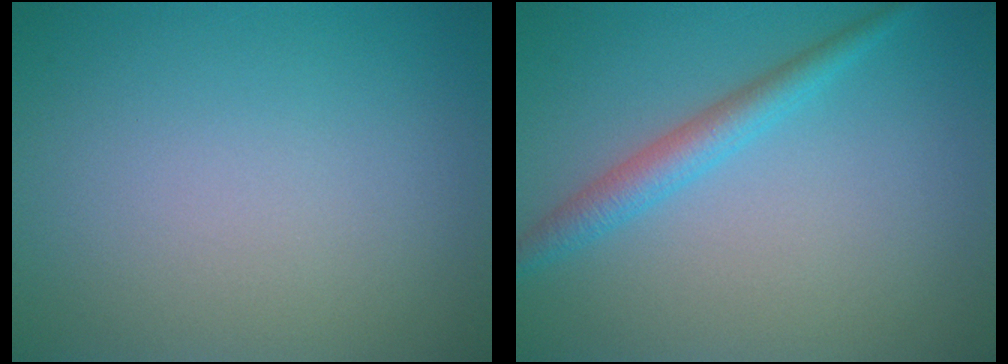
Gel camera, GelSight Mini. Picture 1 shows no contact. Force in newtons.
{"total": 2.7, "press": 2.7, "slide": 0.1}